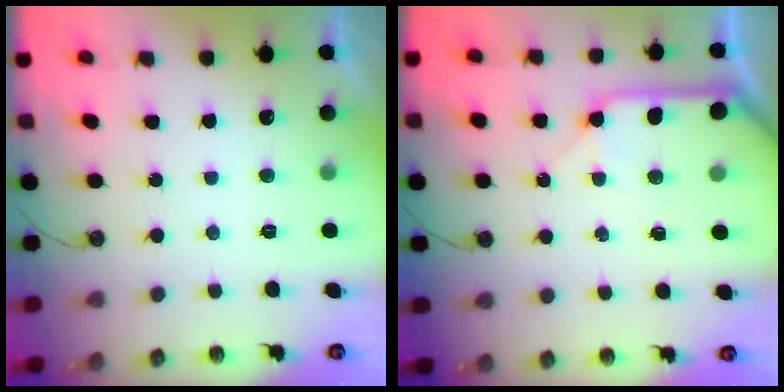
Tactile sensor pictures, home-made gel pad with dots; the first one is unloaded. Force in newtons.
{"total": 10.6, "press": 10.5, "slide": 1.5}